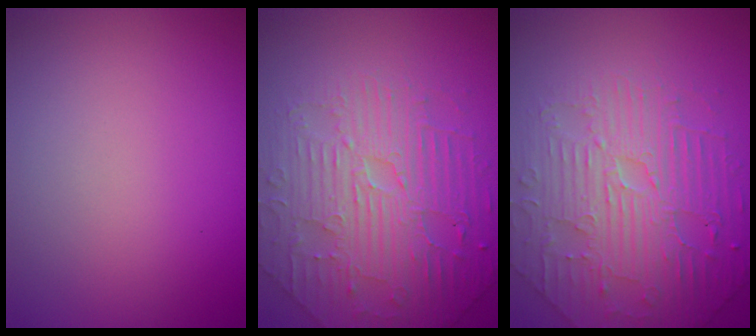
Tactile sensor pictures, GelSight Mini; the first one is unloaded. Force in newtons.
{"total": 5.1, "press": 4.9, "slide": 1.5}
{"total": 5.1, "press": 4.9, "slide": 1.5}